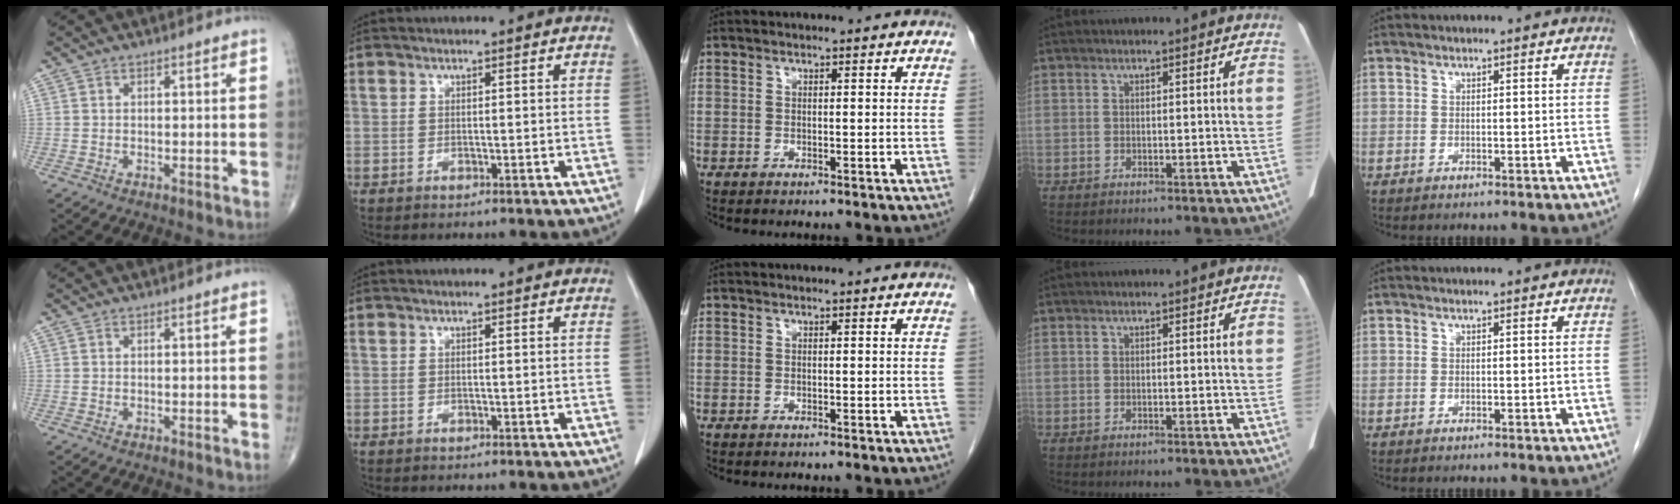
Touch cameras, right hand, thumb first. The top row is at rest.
{}